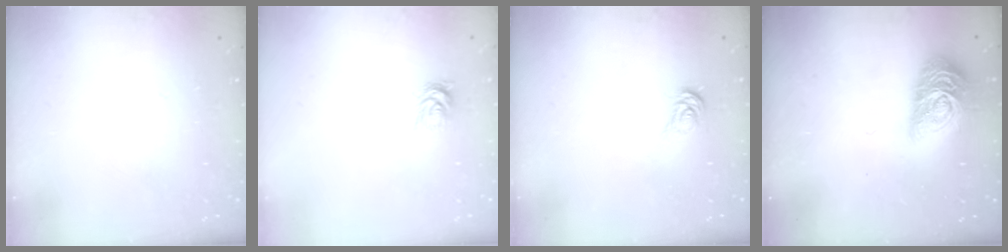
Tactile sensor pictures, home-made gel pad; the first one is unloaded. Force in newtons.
{"total": 3.2, "press": 3.1, "slide": 0.4}
{"total": 6.4, "press": 6.4, "slide": 0.3}
{"total": 15.8, "press": 15.7, "slide": 0.9}